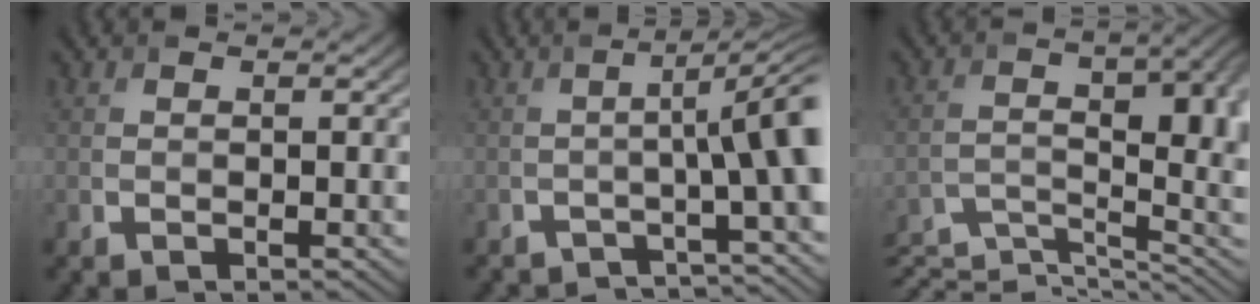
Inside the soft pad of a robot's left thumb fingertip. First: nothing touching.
{"total": 8.4, "force": [-3.1, 1.8, 7.6], "torque": [-0.079, 0.006, -0.047]}
{"total": 10.8, "force": [-5.4, 3.1, 8.9], "torque": [-0.147, -0.005, -0.070]}